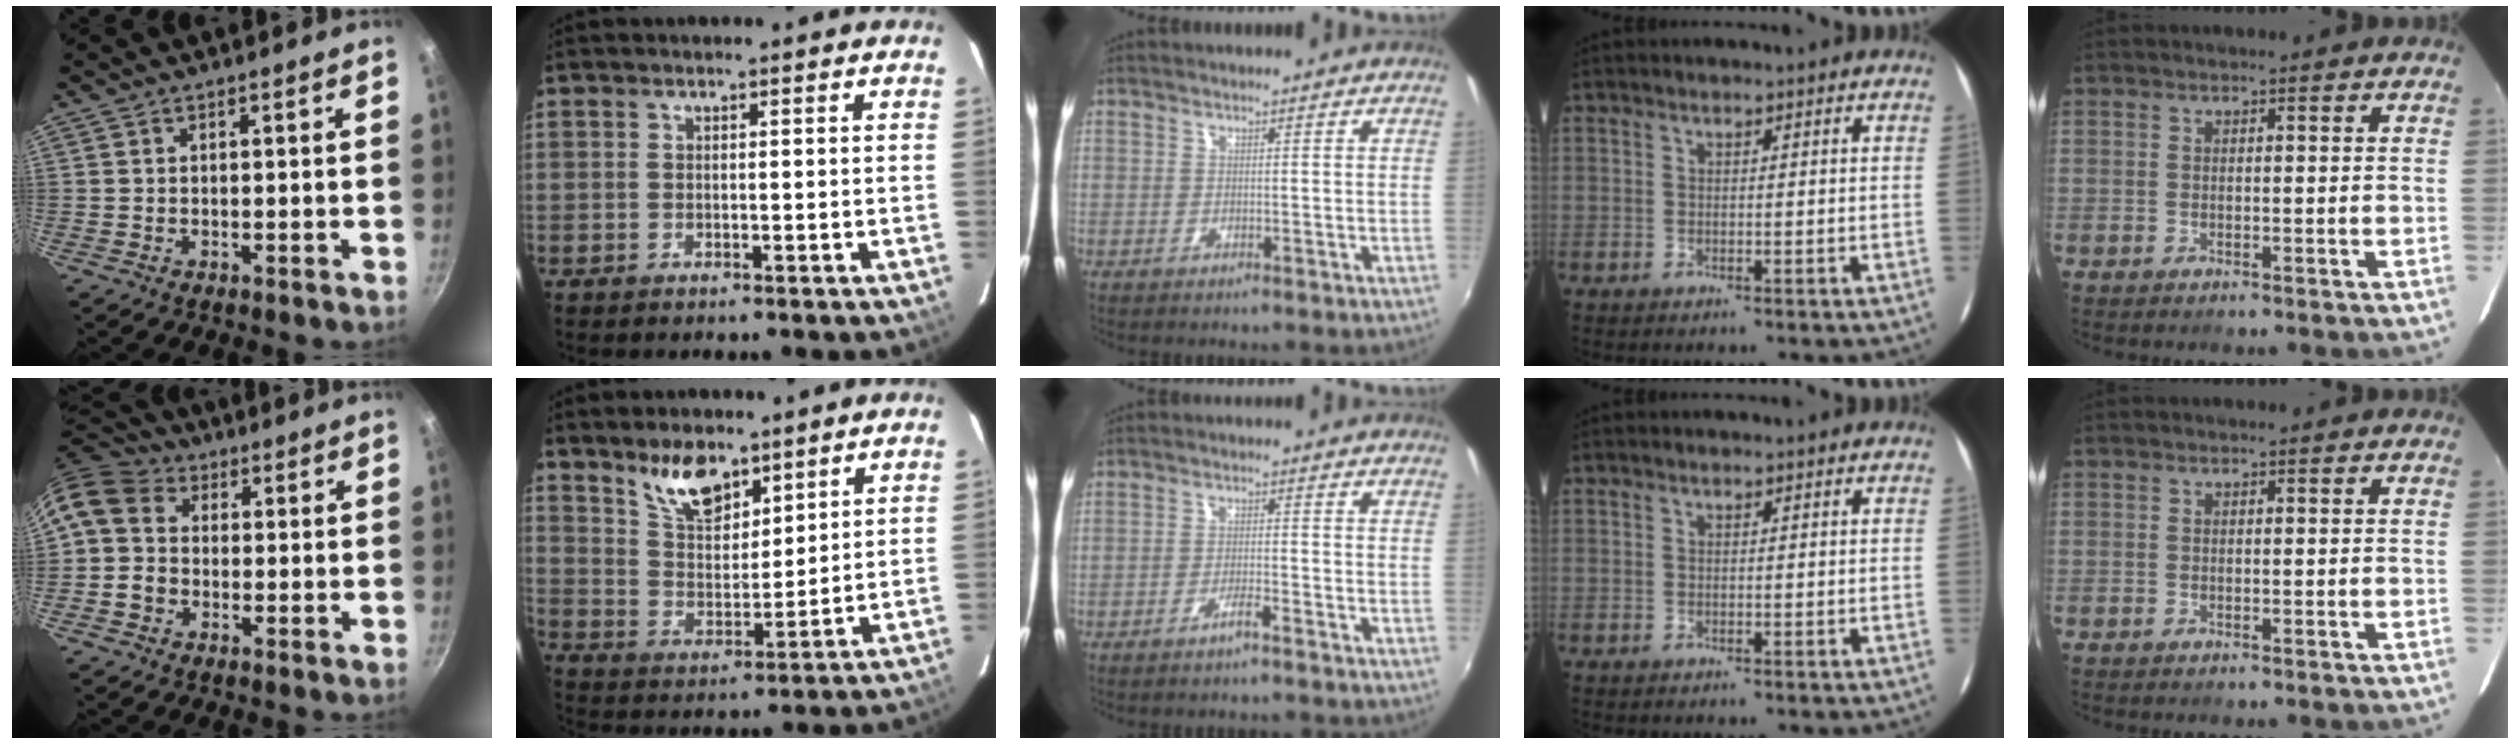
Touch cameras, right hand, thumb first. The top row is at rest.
{"thumb": {"total": 9.6, "force": [0.1, 8.1, 5.1], "torque": [-0.074, 0.019, -0.016]}, "index": {"total": 9.6, "force": [6.8, 4.2, 5.3], "torque": [-0.089, 0.004, 0.135]}, "middle": {"total": 2.5, "force": [-2.1, 0.1, 1.3], "torque": [-0.037, 0.001, -0.036]}}